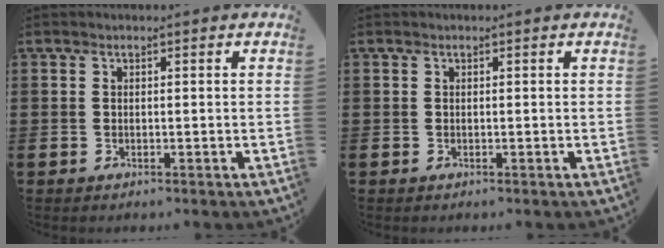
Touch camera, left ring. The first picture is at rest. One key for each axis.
{"total": 0.0}